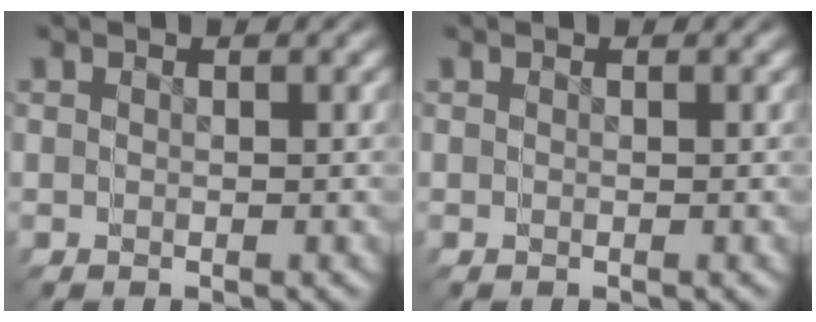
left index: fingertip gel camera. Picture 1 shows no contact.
{"total": 0.0}